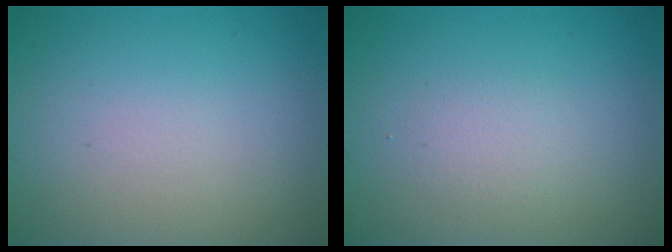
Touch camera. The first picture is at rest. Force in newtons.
{"total": 1.3, "press": 1.3, "slide": 0.1}